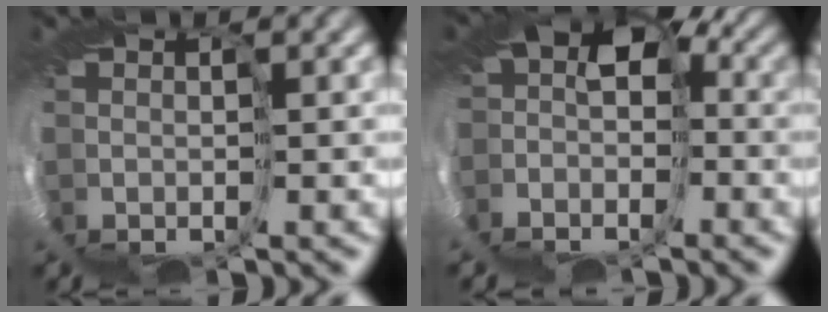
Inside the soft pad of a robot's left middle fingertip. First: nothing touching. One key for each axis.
{"total": 6.1, "fx": -2.4, "fy": 4.8, "fz": 2.9, "tx": -0.055, "ty": -0.009, "tz": -0.029}